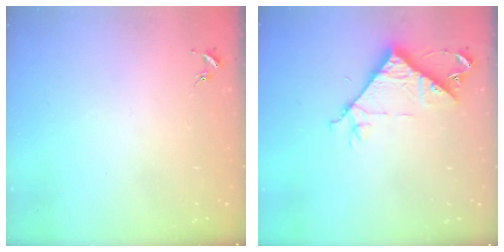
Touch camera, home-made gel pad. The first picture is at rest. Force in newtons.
{"total": 8.3, "press": 8.3, "slide": 0.8}